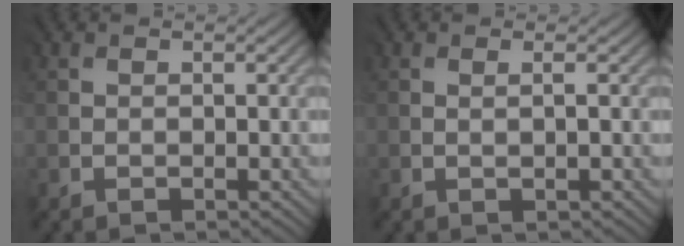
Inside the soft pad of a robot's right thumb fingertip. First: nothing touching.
{"total": 0.6, "force": [0.0, -0.5, 0.2], "torque": [-0.002, -0.001, -0.001]}